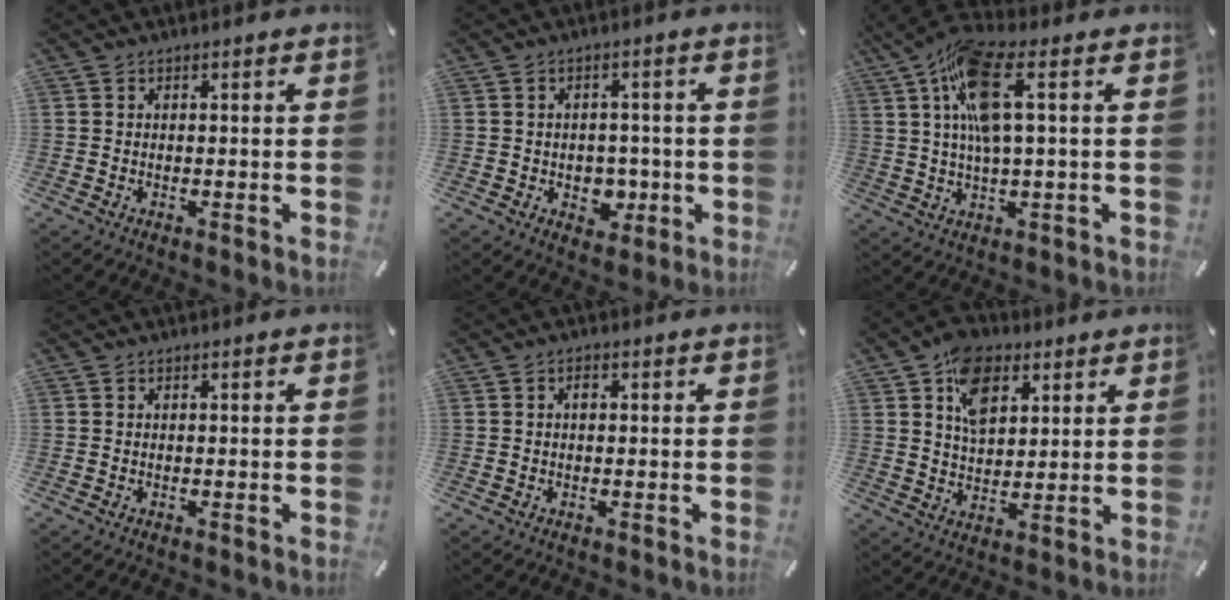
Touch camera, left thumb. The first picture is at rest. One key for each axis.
{"total": 5.0, "fx": -0.9, "fy": 4.4, "fz": 2.3, "tx": -0.020, "ty": 0.000, "tz": -0.018}
{"total": 12.4, "fx": 3.5, "fy": 3.0, "fz": 11.6, "tx": -0.229, "ty": -0.003, "tz": 0.063}
{"total": 0.0}
{"total": 1.1, "fx": 0.1, "fy": 0.7, "fz": 0.9, "tx": -0.019, "ty": 0.004, "tz": 0.001}
{"total": 10.6, "fx": 4.8, "fy": 7.3, "fz": 6.1, "tx": -0.103, "ty": -0.002, "tz": 0.089}